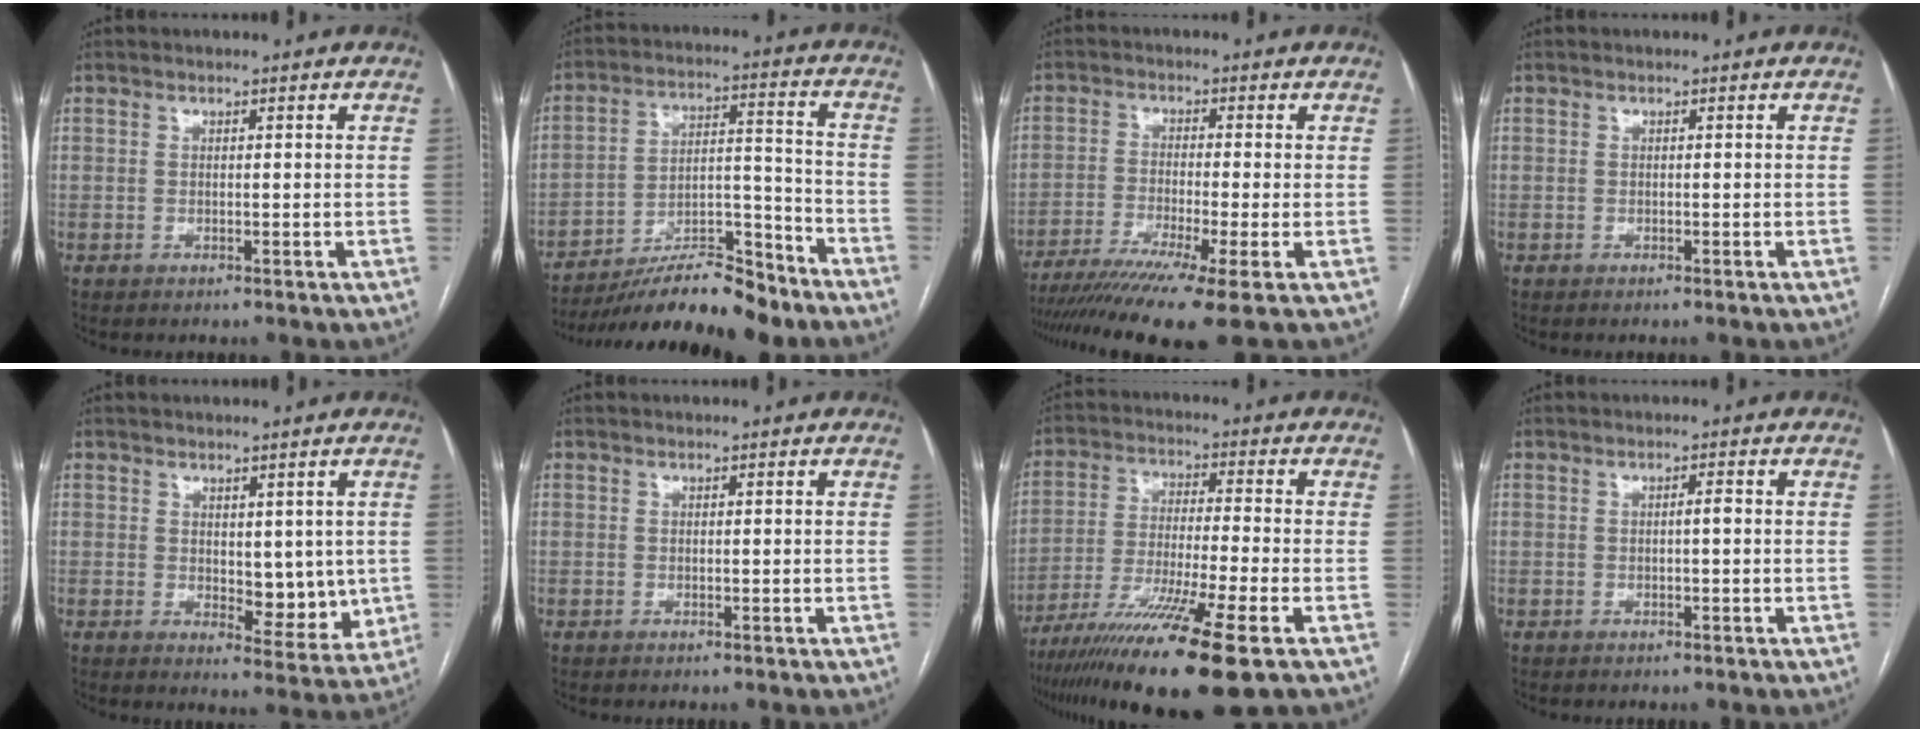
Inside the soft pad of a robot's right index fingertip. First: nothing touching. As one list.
[{"total": 16.0, "force": [-13.8, 2.9, 7.6], "torque": [-0.125, 0.025, -0.233]}, {"total": 12.8, "force": [-9.2, -1.2, 8.8], "torque": [-0.148, -0.032, -0.146]}, {"total": 0.0}, {"total": 6.8, "force": [0.7, 3.7, 5.7], "torque": [-0.057, -0.014, 0.021]}, {"total": 0.0}, {"total": 16.6, "force": [-10.4, -0.5, 13.0], "torque": [-0.231, -0.047, -0.179]}, {"total": 1.0, "force": [-0.1, 0.1, 1.0], "torque": [-0.017, 0.002, 0.000]}]